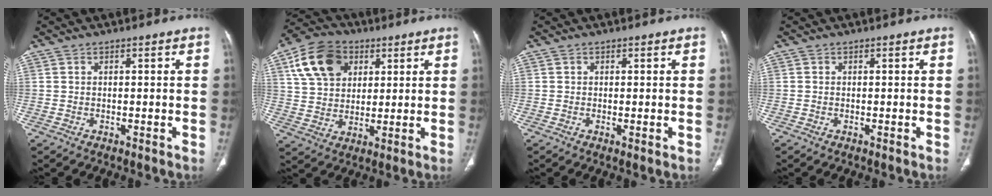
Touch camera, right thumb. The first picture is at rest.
{"total": 13.6, "force": [5.4, 9.9, 7.6], "torque": [-0.121, -0.003, 0.097]}
{"total": 0.6, "force": [-0.1, 0.1, 0.6], "torque": [-0.015, -0.004, -0.001]}
{"total": 0.0}